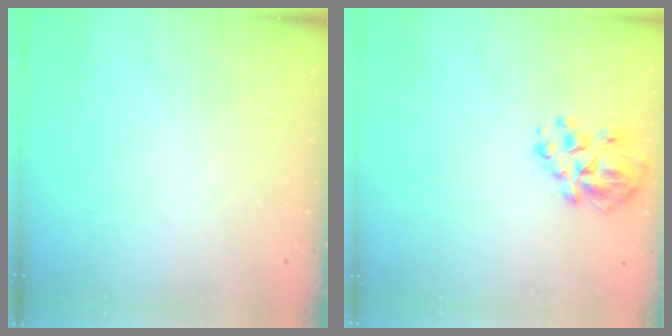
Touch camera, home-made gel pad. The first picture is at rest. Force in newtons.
{"total": 9.6, "press": 9.0, "slide": 3.1}